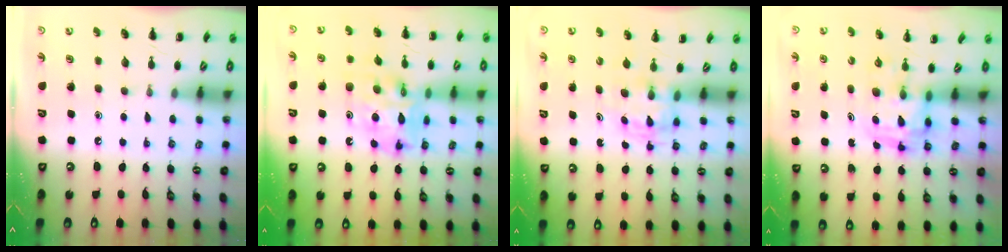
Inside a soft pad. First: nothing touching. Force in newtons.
{"total": 12.9, "press": 12.5, "slide": 3.6}
{"total": 3.4, "press": 3.3, "slide": 0.5}
{"total": 3.5, "press": 3.4, "slide": 0.6}